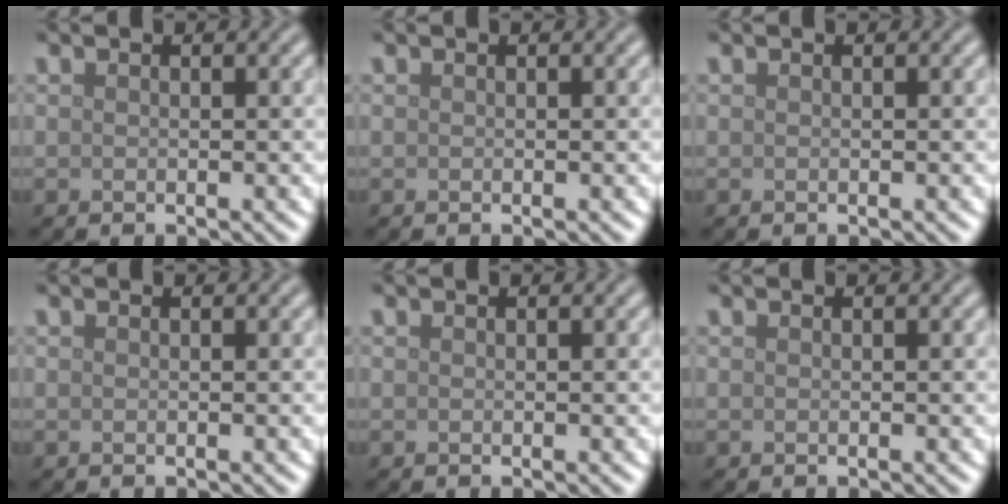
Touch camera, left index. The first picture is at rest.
{"total": 0.0}
{"total": 0.0}
{"total": 0.0}
{"total": 0.0}
{"total": 0.0}